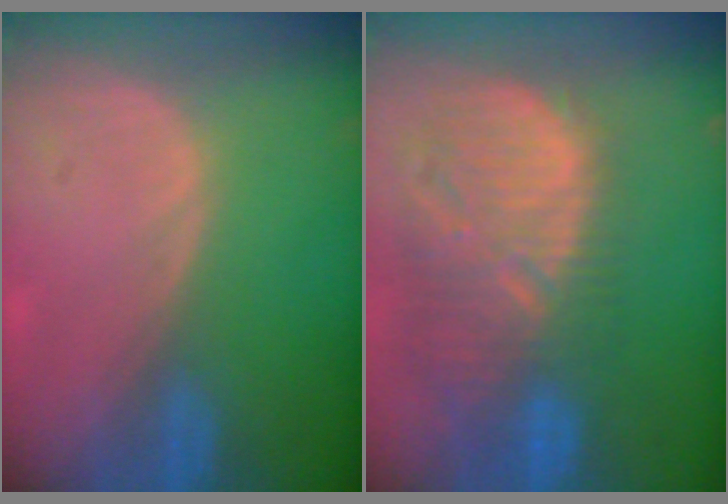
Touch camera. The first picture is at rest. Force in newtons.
{"total": 12.8, "press": 11.3, "slide": 6.2}